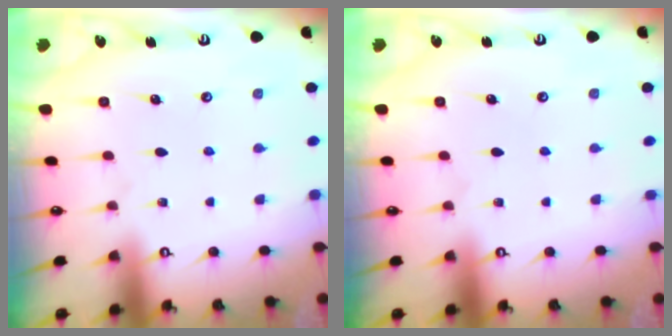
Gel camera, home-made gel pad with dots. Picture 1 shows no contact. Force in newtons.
{"total": 0.0}